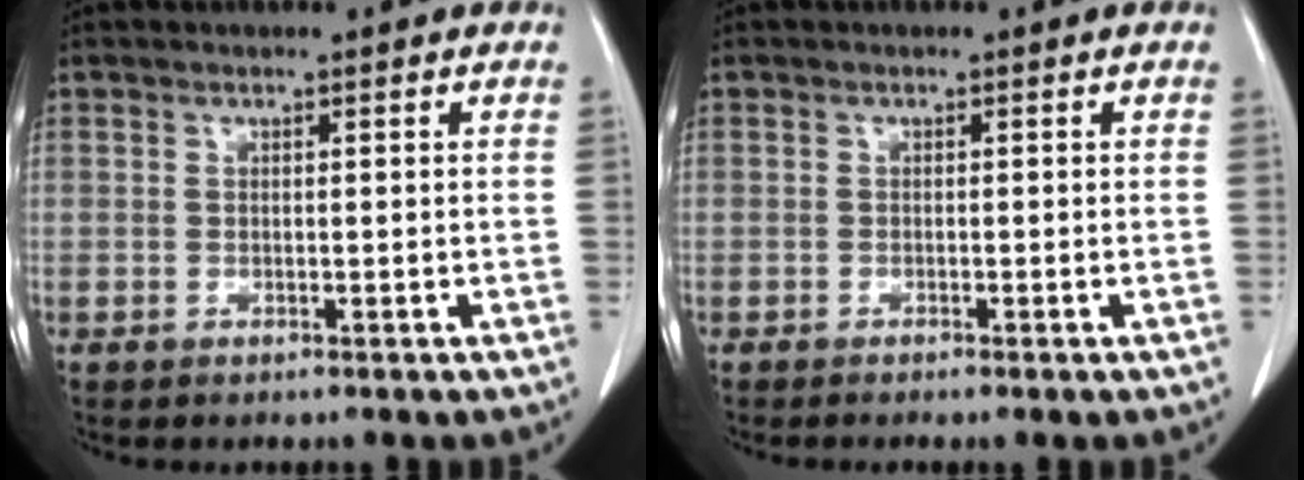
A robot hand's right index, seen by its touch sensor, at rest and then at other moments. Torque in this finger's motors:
{"motor_torque": [-0.13, 0.11, 0.01, 0.03]}